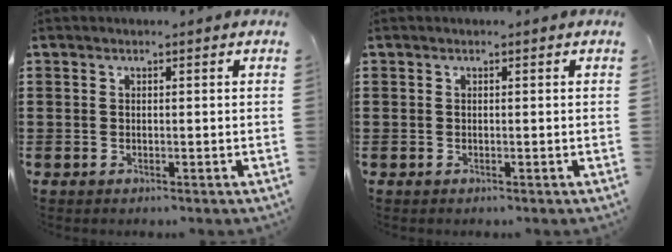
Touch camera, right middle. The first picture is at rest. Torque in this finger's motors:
{"motor_torque": [-0.13, 0.09, 0.00, 0.02]}